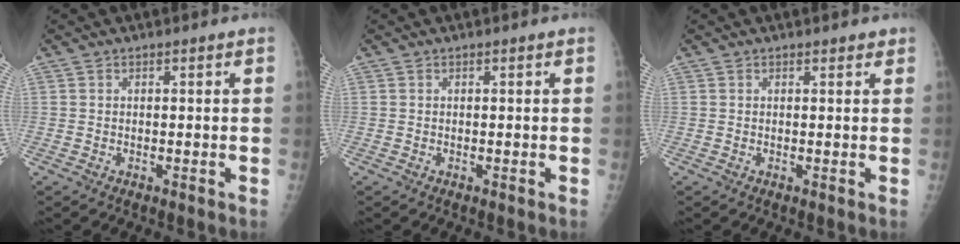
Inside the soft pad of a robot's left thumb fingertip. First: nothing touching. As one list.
[{"total": 0.0}, {"total": 0.9, "force": [0.7, 0.4, 0.3], "torque": [0.000, -0.004, 0.007]}]